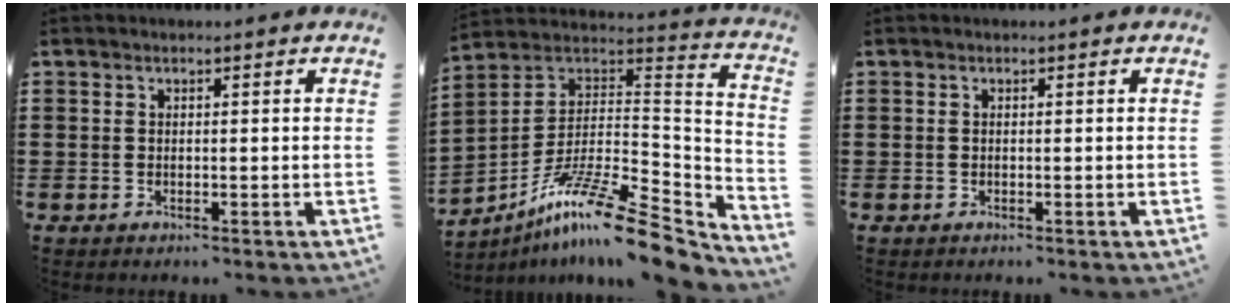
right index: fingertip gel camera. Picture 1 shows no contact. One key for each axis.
{"total": 15.1, "fx": -10.9, "fy": 2.3, "fz": 10.2, "tx": -0.176, "ty": 0.021, "tz": -0.196}
{"total": 0.0}